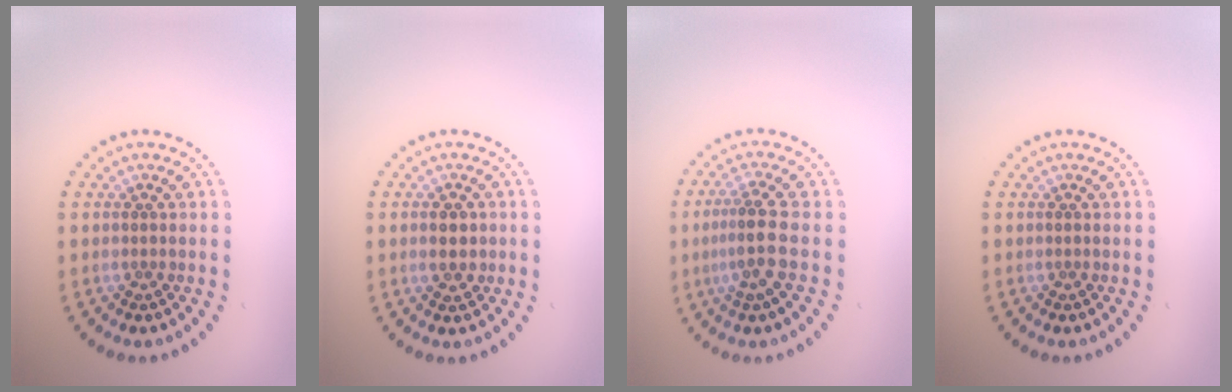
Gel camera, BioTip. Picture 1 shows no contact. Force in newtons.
{"total": 1.7, "press": 1.7, "slide": 0.1}
{"total": 2.9, "press": 2.5, "slide": 1.6}
{"total": 0.0}